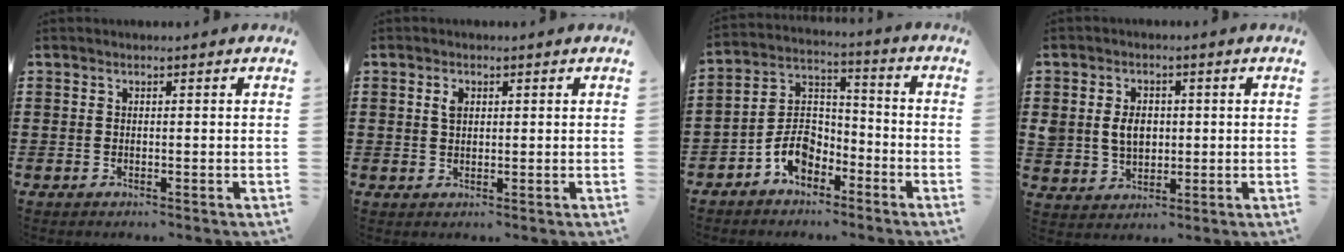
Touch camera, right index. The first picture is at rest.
{"total": 2.0, "force": [0.7, 1.2, 1.4], "torque": [-0.032, 0.007, 0.012]}
{"total": 7.0, "force": [-4.0, 4.6, 3.4], "torque": [-0.084, 0.012, -0.080]}
{"total": 5.1, "force": [0.5, 4.0, 3.2], "torque": [-0.070, 0.008, 0.003]}